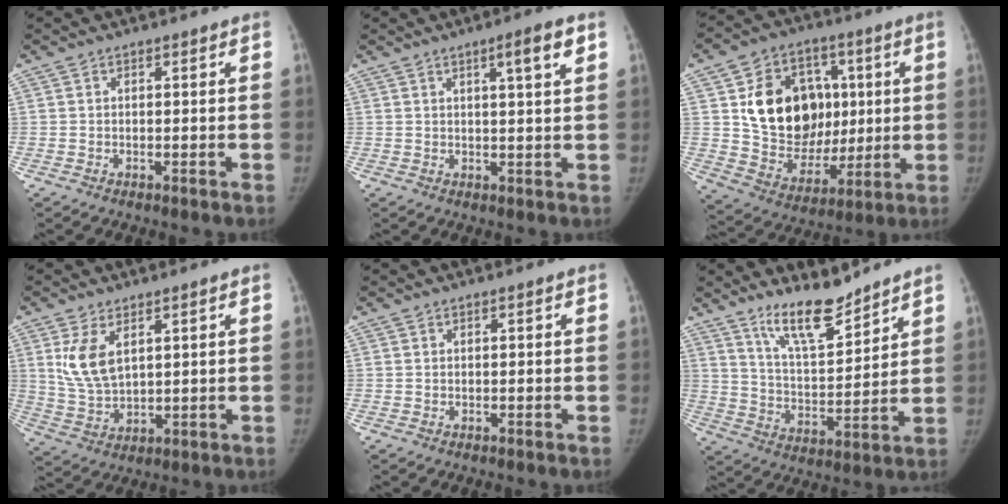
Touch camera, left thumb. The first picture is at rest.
{"total": 5.0, "force": [2.4, 0.4, 4.3], "torque": [-0.058, -0.006, 0.035]}
{"total": 20.4, "force": [3.7, 15.9, 12.4], "torque": [-0.155, -0.002, 0.078]}
{"total": 7.9, "force": [3.1, 4.2, 5.9], "torque": [-0.104, -0.012, 0.073]}
{"total": 0.0}
{"total": 11.3, "force": [9.2, 2.8, 5.9], "torque": [-0.081, -0.070, 0.170]}